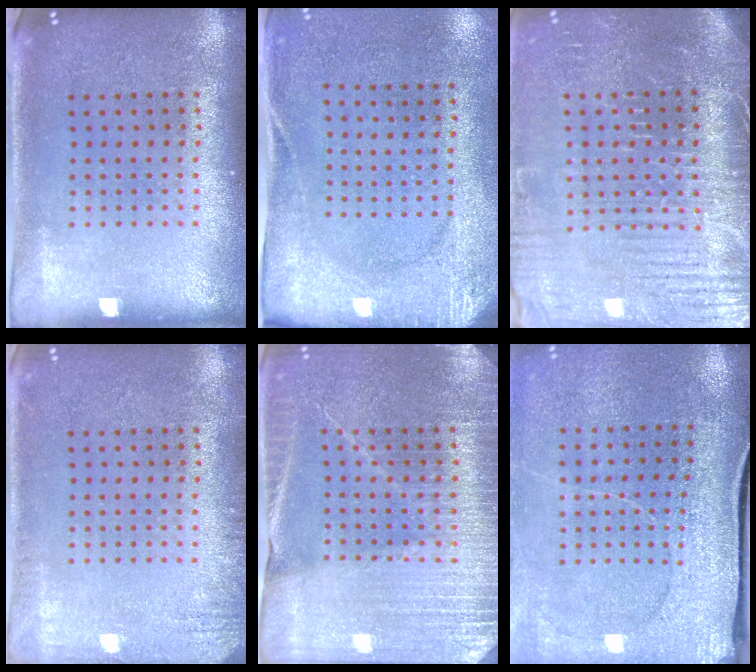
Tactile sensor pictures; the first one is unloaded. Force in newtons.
{"total": 2.7, "press": 2.1, "slide": 1.7}
{"total": 4.3, "press": 4.0, "slide": 1.6}
{"total": 1.6, "press": 1.5, "slide": 0.3}
{"total": 3.4, "press": 3.3, "slide": 0.7}
{"total": 3.0, "press": 2.8, "slide": 1.1}